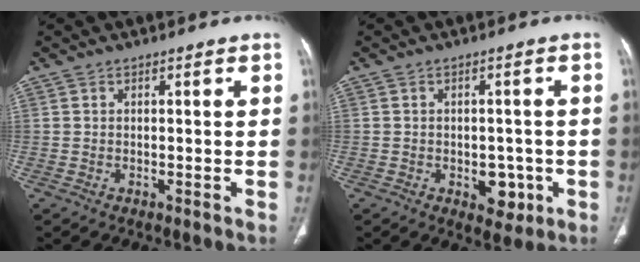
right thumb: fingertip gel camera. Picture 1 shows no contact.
{"total": 5.3, "force": [-1.6, 3.6, 3.6], "torque": [-0.019, 0.003, -0.013]}